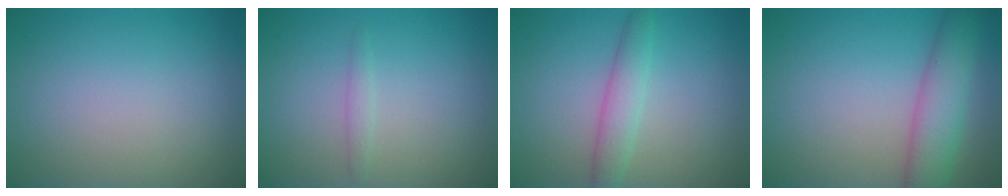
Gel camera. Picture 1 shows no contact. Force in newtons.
{"total": 0.9, "press": 0.9, "slide": 0.1}
{"total": 2.6, "press": 2.6, "slide": 0.0}
{"total": 5.1, "press": 5.1, "slide": 0.2}